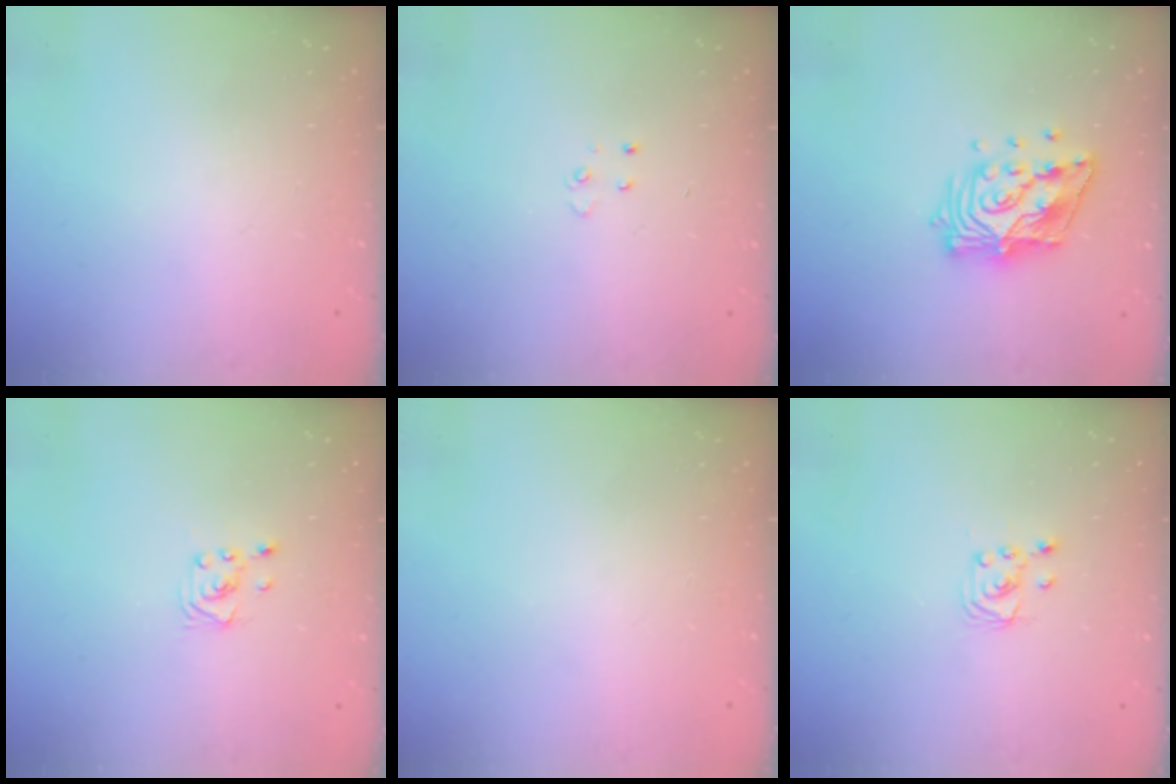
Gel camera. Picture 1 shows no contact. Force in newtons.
{"total": 3.5, "press": 3.4, "slide": 0.4}
{"total": 13.9, "press": 13.8, "slide": 1.5}
{"total": 2.0, "press": 2.0, "slide": 0.1}
{"total": 0.0}
{"total": 2.4, "press": 2.4, "slide": 0.2}